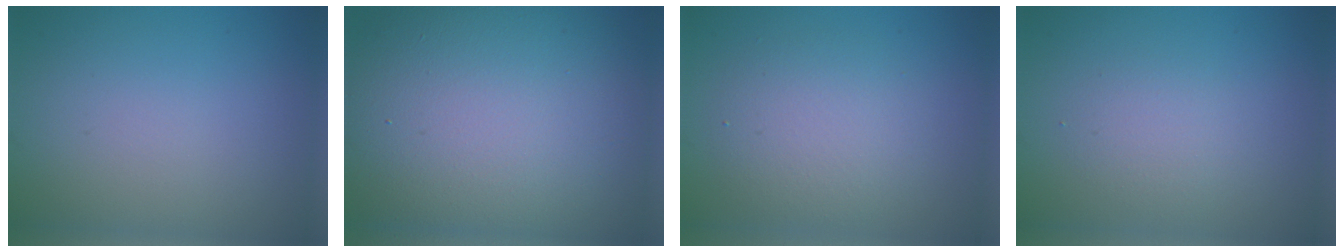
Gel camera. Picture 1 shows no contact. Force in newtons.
{"total": 16.0, "press": 16.0, "slide": 1.3}
{"total": 3.5, "press": 3.5, "slide": 0.2}
{"total": 2.0, "press": 2.0, "slide": 0.0}